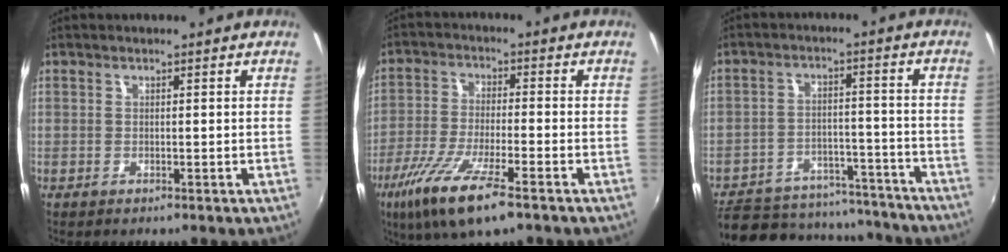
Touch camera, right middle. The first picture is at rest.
{"total": 12.9, "force": [-7.6, 2.5, 10.2], "torque": [-0.219, -0.034, -0.146]}
{"total": 21.0, "force": [-17.0, 9.5, 8.0], "torque": [-0.177, 0.019, -0.206]}